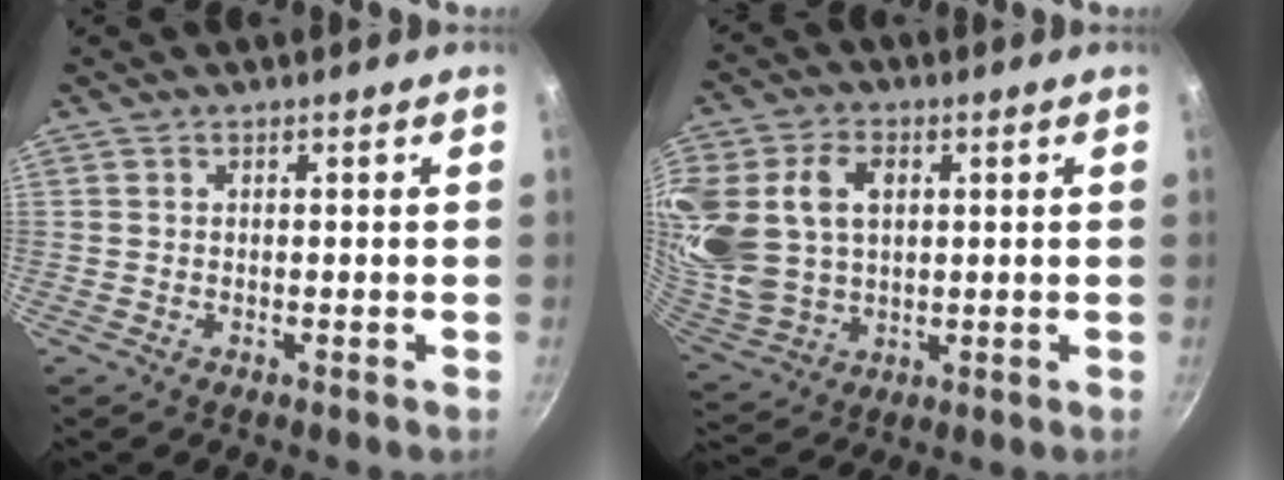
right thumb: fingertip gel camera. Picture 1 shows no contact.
{"total": 21.7, "force": [5.1, 15.8, 14.0], "torque": [-0.313, 0.011, 0.108]}